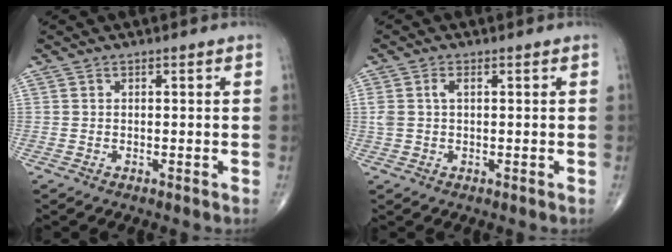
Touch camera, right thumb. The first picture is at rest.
{"total": 2.7, "force": [0.7, 1.4, 2.2], "torque": [-0.062, 0.012, 0.016]}